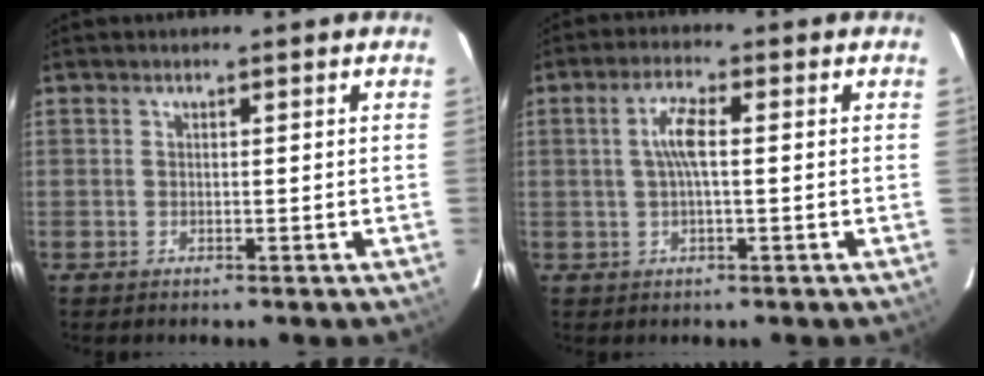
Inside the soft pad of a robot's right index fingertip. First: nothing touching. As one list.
[{"total": 4.6, "force": [0.4, 1.0, 4.5], "torque": [-0.088, 0.007, 0.008]}]